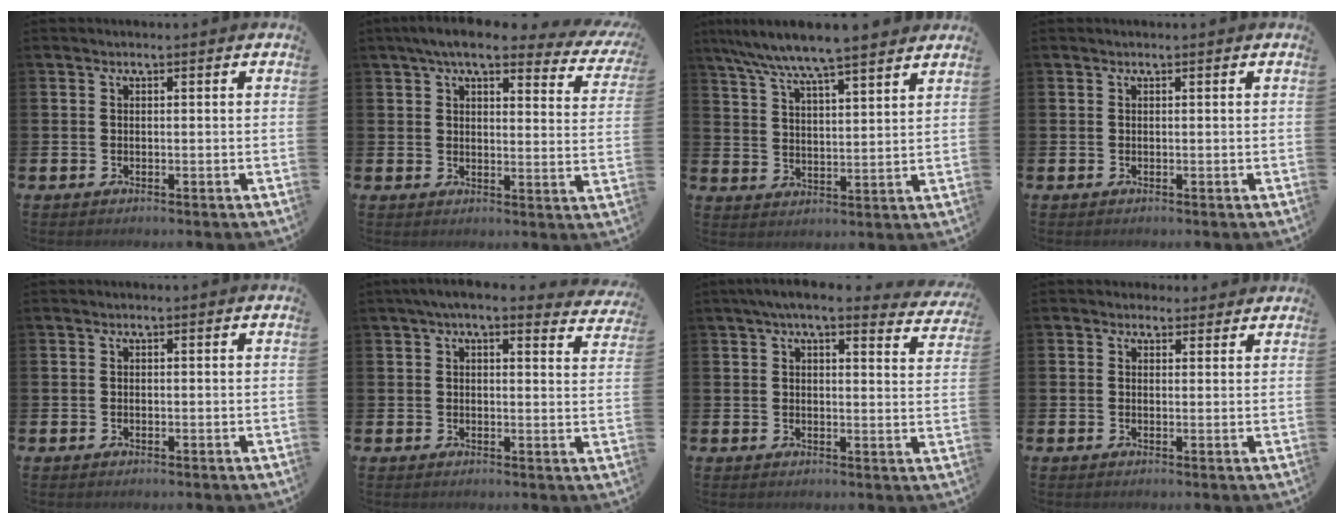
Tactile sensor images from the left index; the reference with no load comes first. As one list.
[{"total": 6.7, "force": [5.6, 1.6, 3.3], "torque": [-0.063, -0.024, 0.093]}, {"total": 7.9, "force": [7.5, 0.1, 2.5], "torque": [-0.077, -0.038, 0.135]}, {"total": 0.0}, {"total": 0.0}, {"total": 4.3, "force": [3.9, 0.7, 1.8], "torque": [-0.033, -0.013, 0.067]}, {"total": 5.2, "force": [4.5, 0.8, 2.4], "torque": [-0.046, -0.016, 0.077]}, {"total": 1.9, "force": [1.7, 0.9, -0.2], "torque": [0.011, -0.002, 0.029]}]